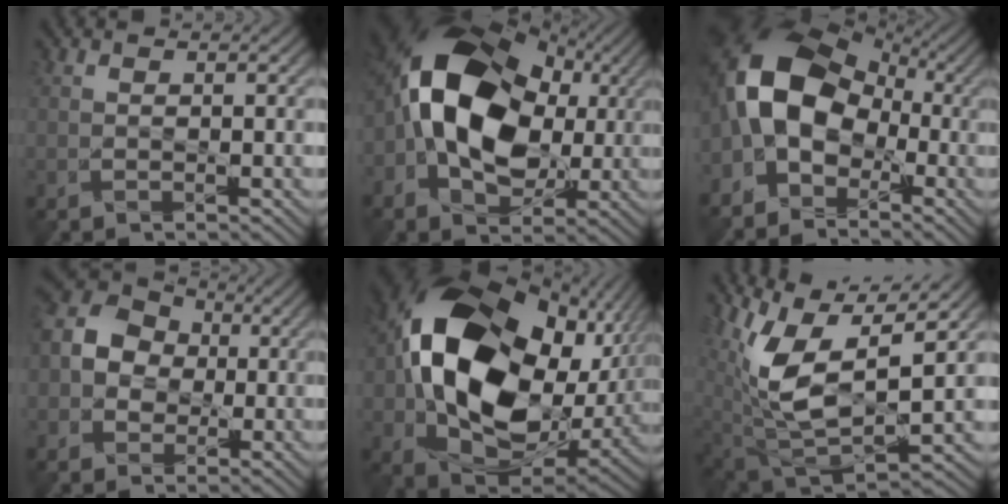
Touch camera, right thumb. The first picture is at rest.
{"total": 17.5, "force": [1.0, 12.0, 12.7], "torque": [-0.242, 0.014, 0.006]}
{"total": 13.4, "force": [-1.6, 8.8, 9.9], "torque": [-0.219, 0.009, -0.052]}
{"total": 9.0, "force": [-0.1, 7.6, 4.9], "torque": [-0.127, 0.011, -0.022]}
{"total": 21.3, "force": [1.7, 15.2, 14.9], "torque": [-0.348, -0.039, 0.060]}
{"total": 13.8, "force": [5.3, 6.0, 11.2], "torque": [-0.250, 0.000, 0.105]}